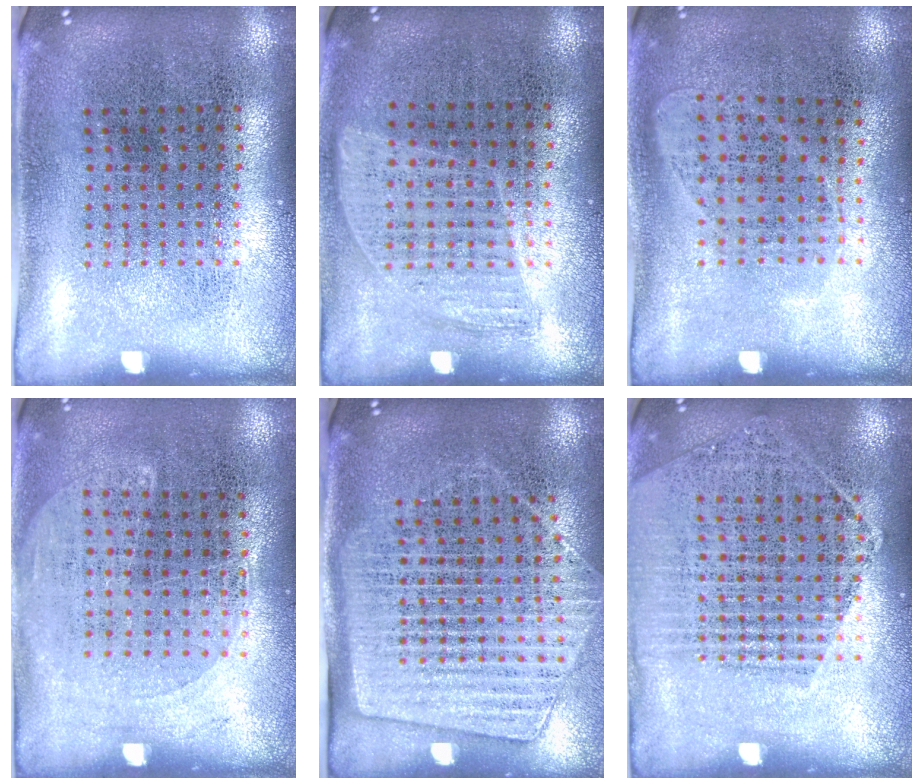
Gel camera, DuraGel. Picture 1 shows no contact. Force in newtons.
{"total": 0.9, "press": 0.8, "slide": 0.4}
{"total": 1.0, "press": 0.9, "slide": 0.4}
{"total": 1.3, "press": 1.0, "slide": 0.7}
{"total": 1.7, "press": 1.4, "slide": 1.0}
{"total": 1.4, "press": 1.4, "slide": 0.1}